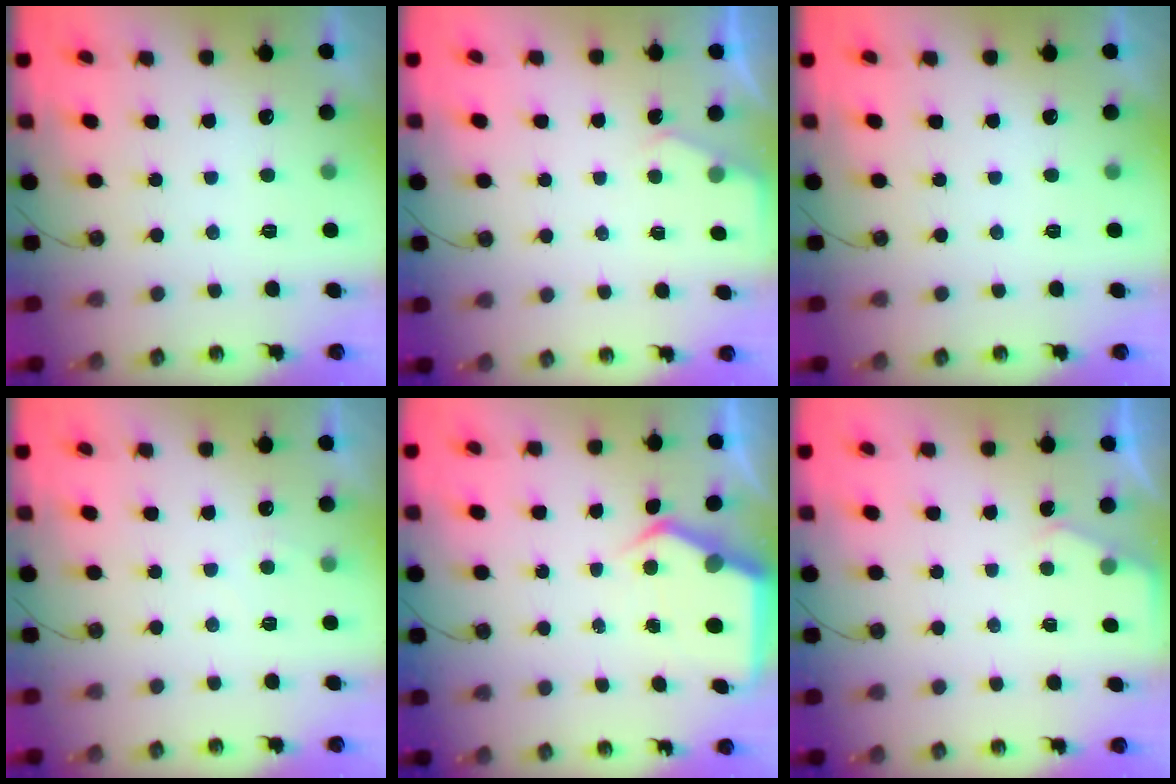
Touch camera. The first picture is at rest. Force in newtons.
{"total": 3.0, "press": 2.9, "slide": 0.5}
{"total": 0.0}
{"total": 3.9, "press": 3.8, "slide": 0.5}
{"total": 5.3, "press": 5.3, "slide": 0.5}
{"total": 3.0, "press": 2.9, "slide": 0.5}